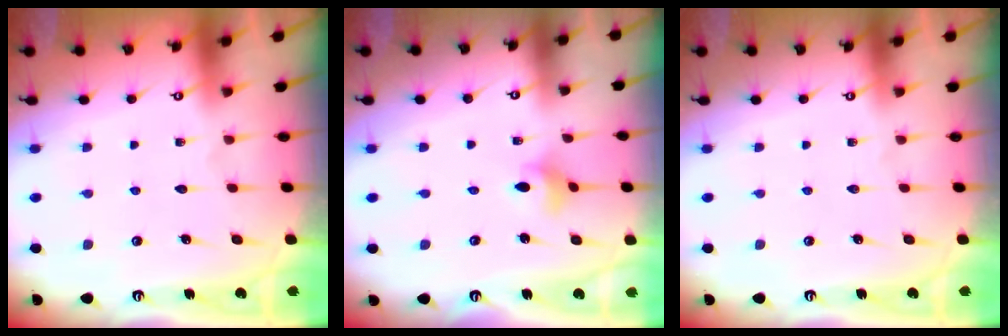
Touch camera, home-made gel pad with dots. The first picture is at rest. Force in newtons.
{"total": 3.8, "press": 3.8, "slide": 0.6}
{"total": 0.0}